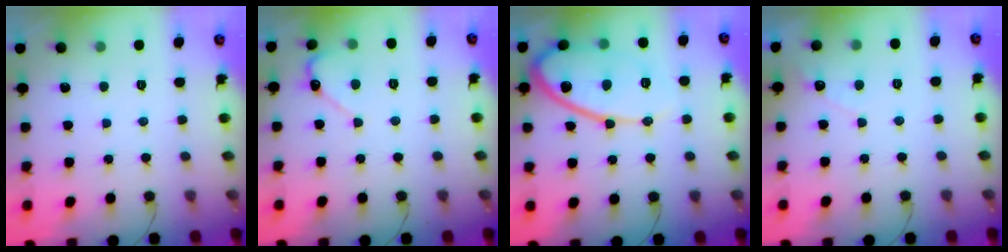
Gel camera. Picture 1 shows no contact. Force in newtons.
{"total": 4.1, "press": 4.1, "slide": 0.4}
{"total": 13.8, "press": 13.8, "slide": 1.1}
{"total": 2.5, "press": 2.5, "slide": 0.1}